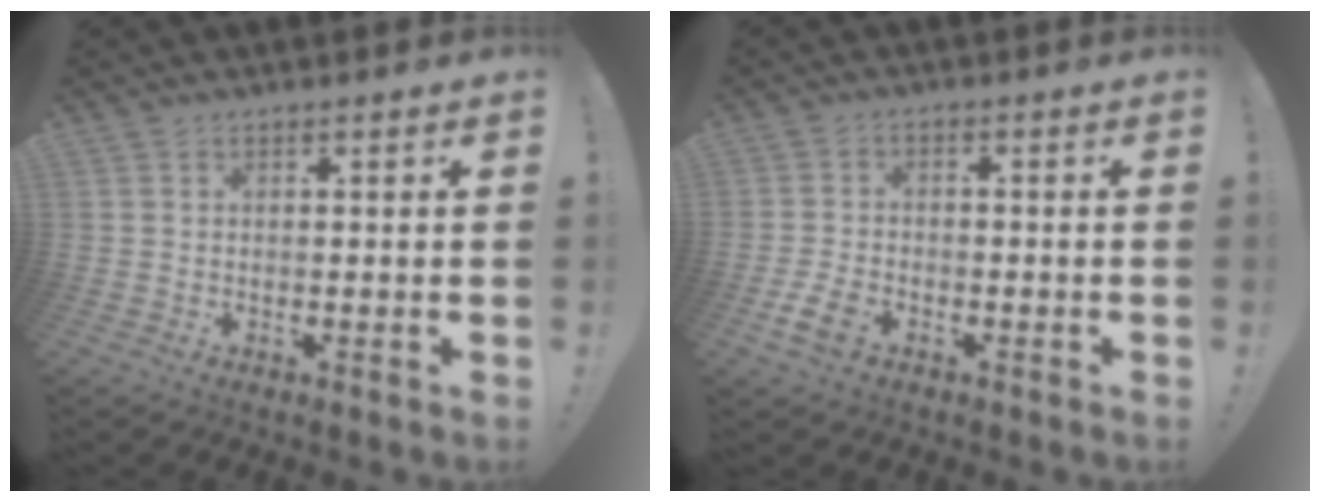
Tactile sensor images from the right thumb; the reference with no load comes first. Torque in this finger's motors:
{"motor_torque": [0.66, 0.50, 0.61, -0.61, -0.01]}